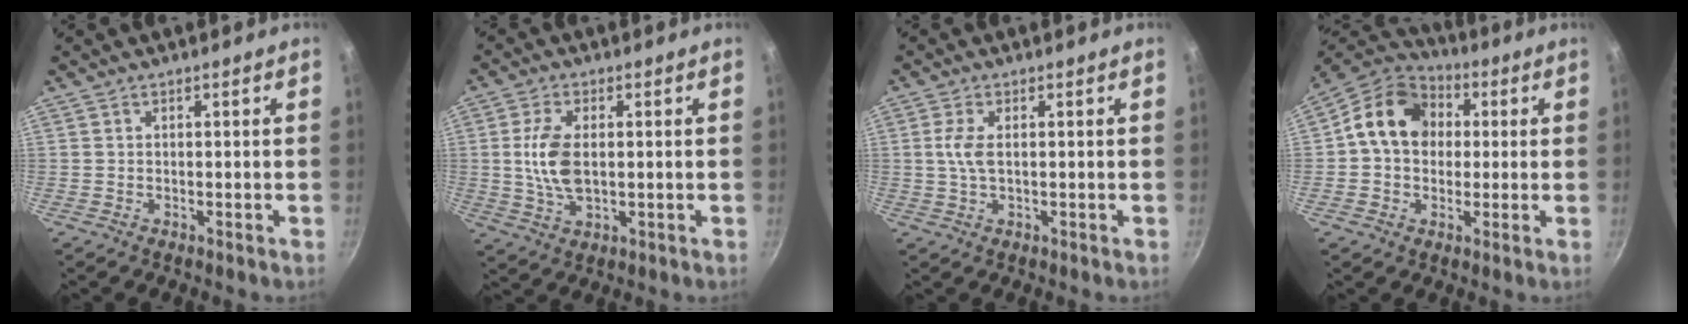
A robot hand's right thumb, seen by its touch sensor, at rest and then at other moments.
{"total": 8.2, "force": [0.6, 4.3, 6.9], "torque": [-0.141, -0.003, 0.013]}
{"total": 3.6, "force": [0.4, 1.4, 3.3], "torque": [-0.079, 0.002, 0.009]}
{"total": 14.2, "force": [2.1, 11.3, 8.2], "torque": [-0.107, 0.029, 0.017]}